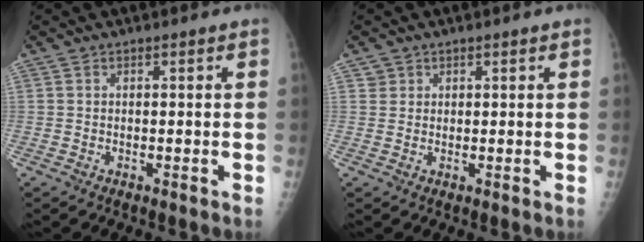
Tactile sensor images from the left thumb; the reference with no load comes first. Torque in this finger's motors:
{"motor_torque": [-0.39, -0.29, 0.15, 0.02, 0.00]}